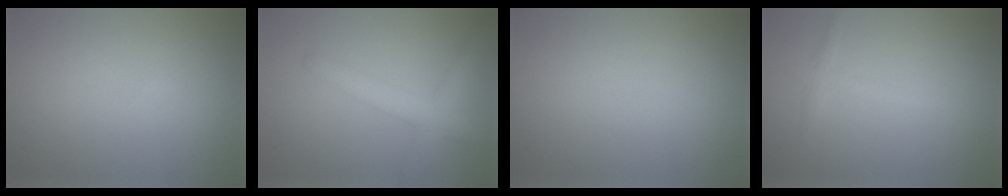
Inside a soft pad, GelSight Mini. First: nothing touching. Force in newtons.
{"total": 3.9, "press": 3.8, "slide": 0.1}
{"total": 0.0}
{"total": 1.3, "press": 1.3, "slide": 0.0}